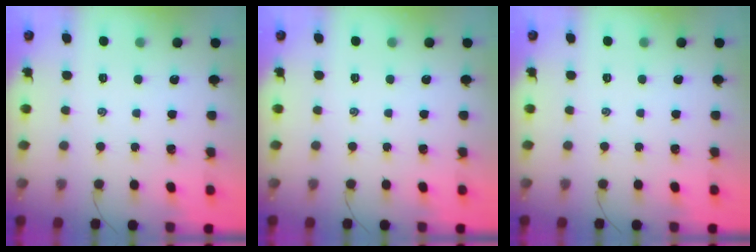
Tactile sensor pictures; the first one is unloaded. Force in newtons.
{"total": 0.0}
{"total": 0.0}